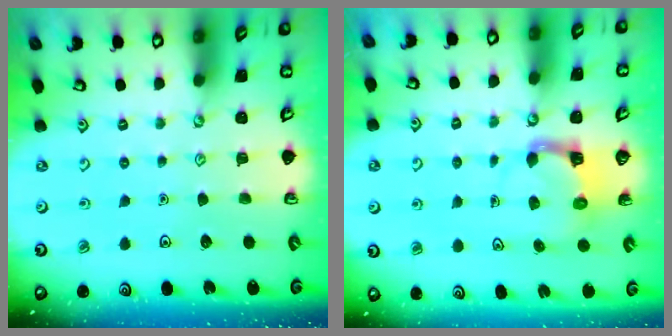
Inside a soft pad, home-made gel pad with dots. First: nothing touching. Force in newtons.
{"total": 4.2, "press": 4.2, "slide": 0.4}